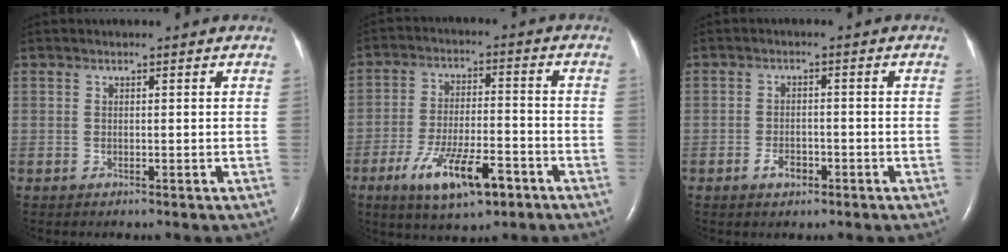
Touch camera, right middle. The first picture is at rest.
{"total": 11.4, "force": [-6.2, 3.3, 9.0], "torque": [-0.166, -0.008, -0.101]}
{"total": 2.7, "force": [-1.6, 1.5, 1.7], "torque": [-0.031, 0.003, -0.025]}